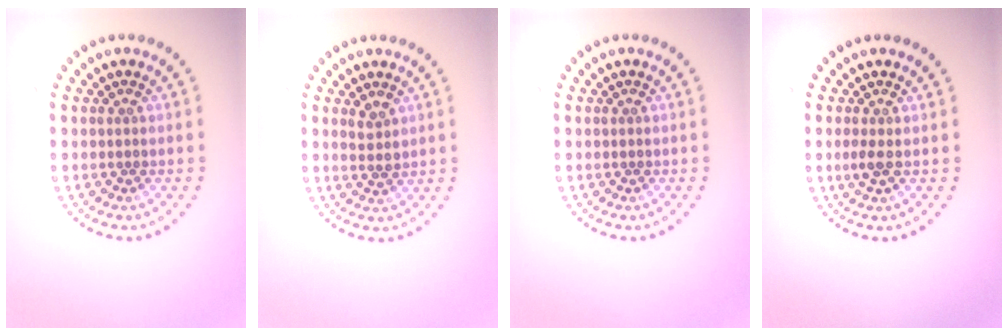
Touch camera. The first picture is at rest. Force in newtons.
{"total": 1.4, "press": 1.3, "slide": 0.7}
{"total": 0.0}
{"total": 1.0, "press": 0.9, "slide": 0.4}